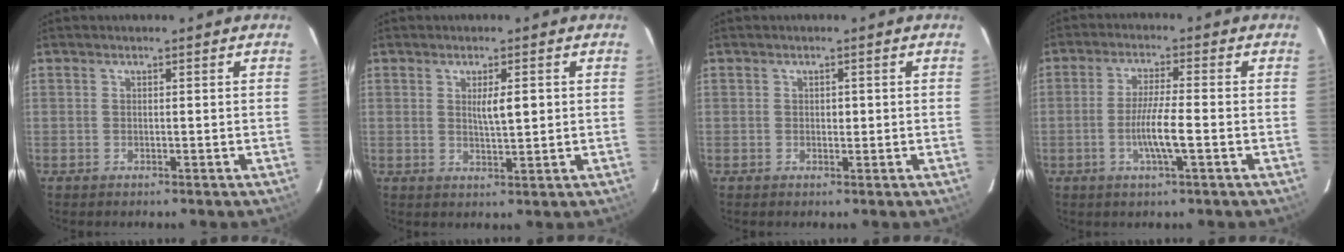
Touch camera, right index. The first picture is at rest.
{"total": 3.5, "force": [0.8, 0.6, 3.3], "torque": [-0.055, -0.003, 0.014]}
{"total": 0.9, "force": [0.1, 0.6, 0.7], "torque": [-0.008, 0.001, 0.002]}
{"total": 6.0, "force": [-1.5, 0.0, 5.8], "torque": [-0.109, -0.006, -0.028]}